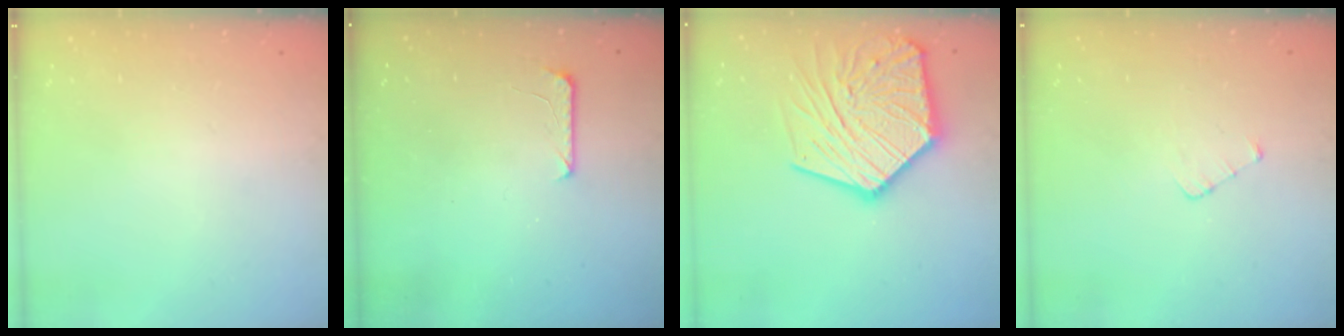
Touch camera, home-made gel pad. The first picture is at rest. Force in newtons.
{"total": 6.7, "press": 6.6, "slide": 0.8}
{"total": 22.6, "press": 22.5, "slide": 2.1}
{"total": 2.9, "press": 2.9, "slide": 0.3}